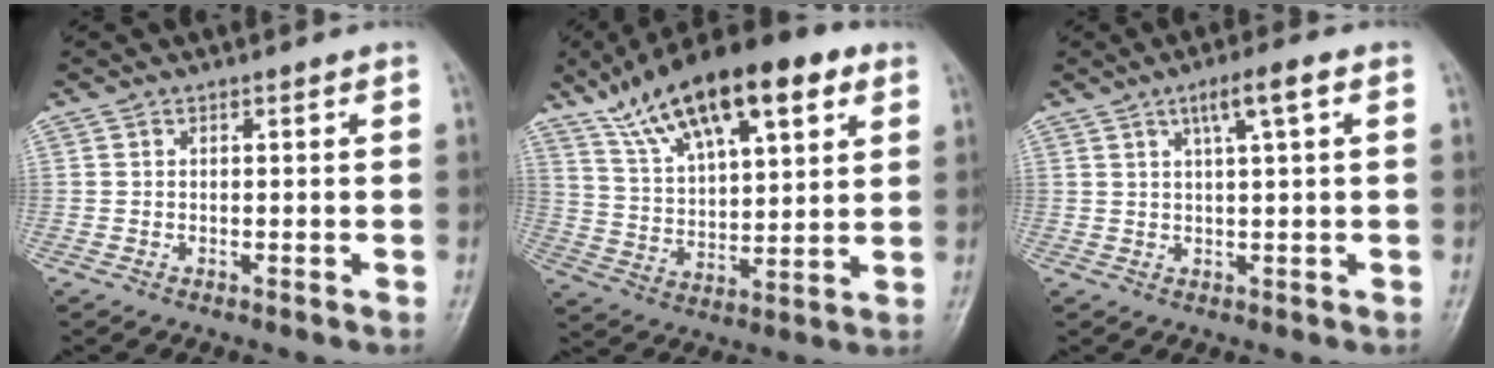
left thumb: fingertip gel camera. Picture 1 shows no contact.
{"total": 21.9, "force": [12.0, 8.5, 16.3], "torque": [-0.250, -0.017, 0.210]}
{"total": 5.5, "force": [2.2, 0.5, 5.0], "torque": [-0.089, 0.007, 0.038]}